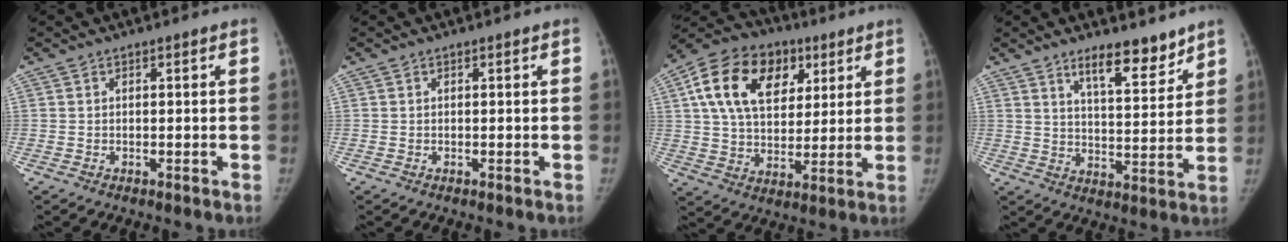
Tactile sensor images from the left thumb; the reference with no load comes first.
{"total": 0.0}
{"total": 20.1, "force": [7.4, 13.6, 12.8], "torque": [-0.208, 0.004, 0.121]}
{"total": 9.6, "force": [7.2, 3.0, 5.7], "torque": [-0.066, -0.057, 0.119]}